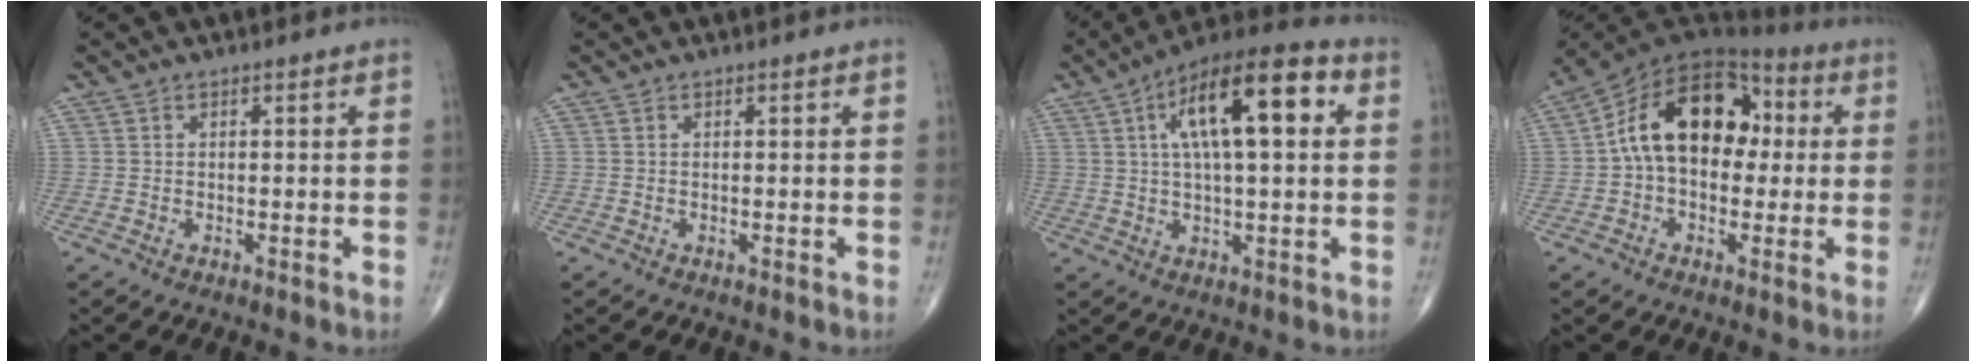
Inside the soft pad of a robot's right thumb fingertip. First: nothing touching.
{"total": 0.0}
{"total": 17.0, "force": [4.4, 6.0, 15.3], "torque": [-0.234, 0.022, 0.062]}
{"total": 17.5, "force": [1.6, 11.5, 13.1], "torque": [-0.183, 0.047, 0.015]}